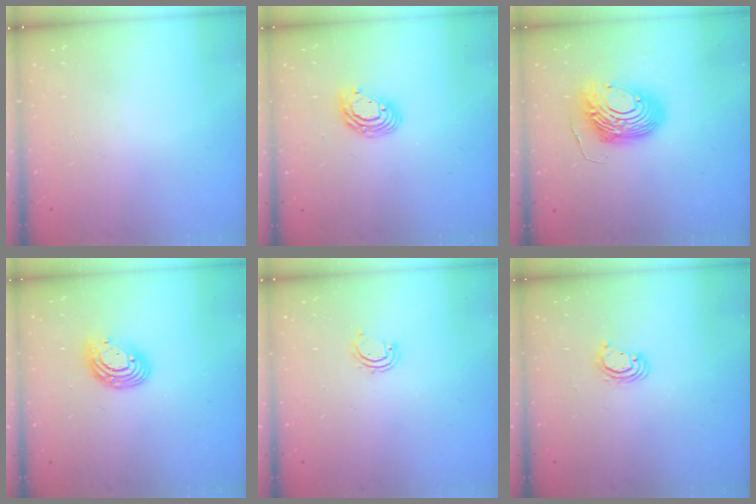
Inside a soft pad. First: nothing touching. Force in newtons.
{"total": 8.1, "press": 8.0, "slide": 1.4}
{"total": 14.0, "press": 14.0, "slide": 1.1}
{"total": 9.4, "press": 9.4, "slide": 0.8}
{"total": 2.9, "press": 2.9, "slide": 0.3}
{"total": 3.3, "press": 3.3, "slide": 0.2}